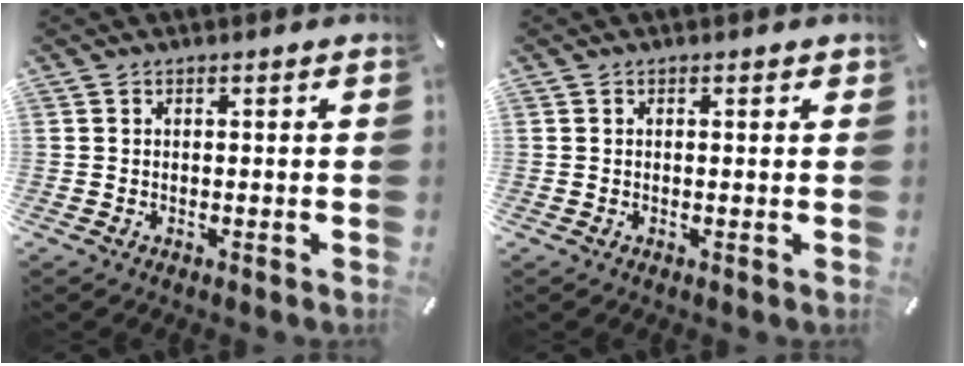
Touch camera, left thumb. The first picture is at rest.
{"total": 0.5, "force": [0.1, 0.2, 0.4], "torque": [-0.010, 0.002, 0.000]}